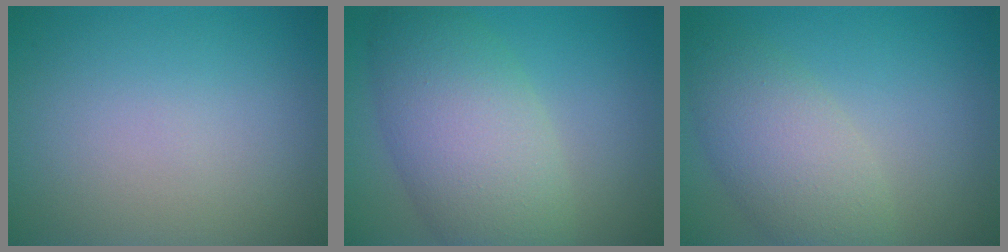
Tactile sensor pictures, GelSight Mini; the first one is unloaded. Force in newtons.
{"total": 8.1, "press": 8.1, "slide": 0.3}
{"total": 5.0, "press": 5.0, "slide": 0.3}